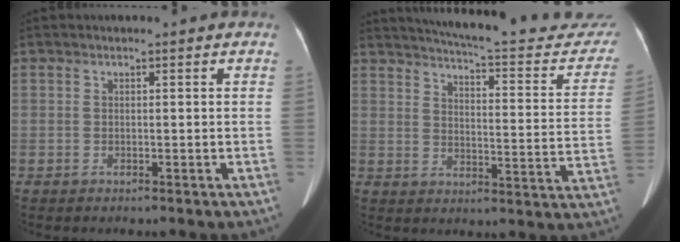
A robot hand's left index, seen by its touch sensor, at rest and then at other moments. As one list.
[{"total": 24.6, "force": [22.4, 4.5, 9.3], "torque": [-0.123, -0.059, 0.259]}]